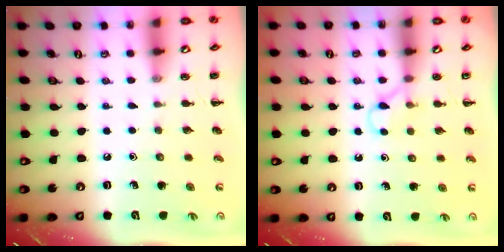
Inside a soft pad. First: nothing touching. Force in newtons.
{"total": 2.9, "press": 2.7, "slide": 0.9}